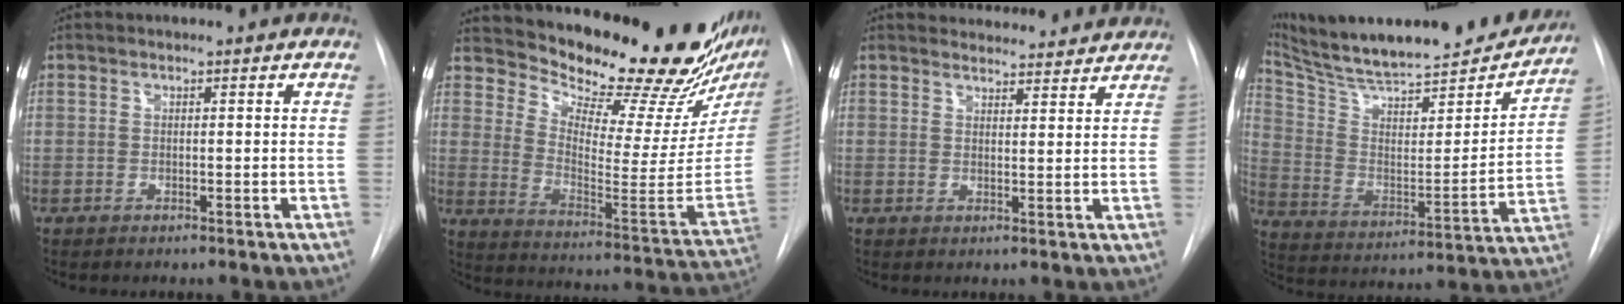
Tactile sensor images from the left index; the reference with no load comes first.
{"total": 25.6, "force": [23.0, 3.2, 10.7], "torque": [-0.168, -0.112, 0.301]}
{"total": 11.0, "force": [10.6, 2.2, 1.7], "torque": [-0.006, 0.014, 0.122]}
{"total": 27.5, "force": [24.9, 3.9, 11.1], "torque": [-0.187, -0.047, 0.360]}